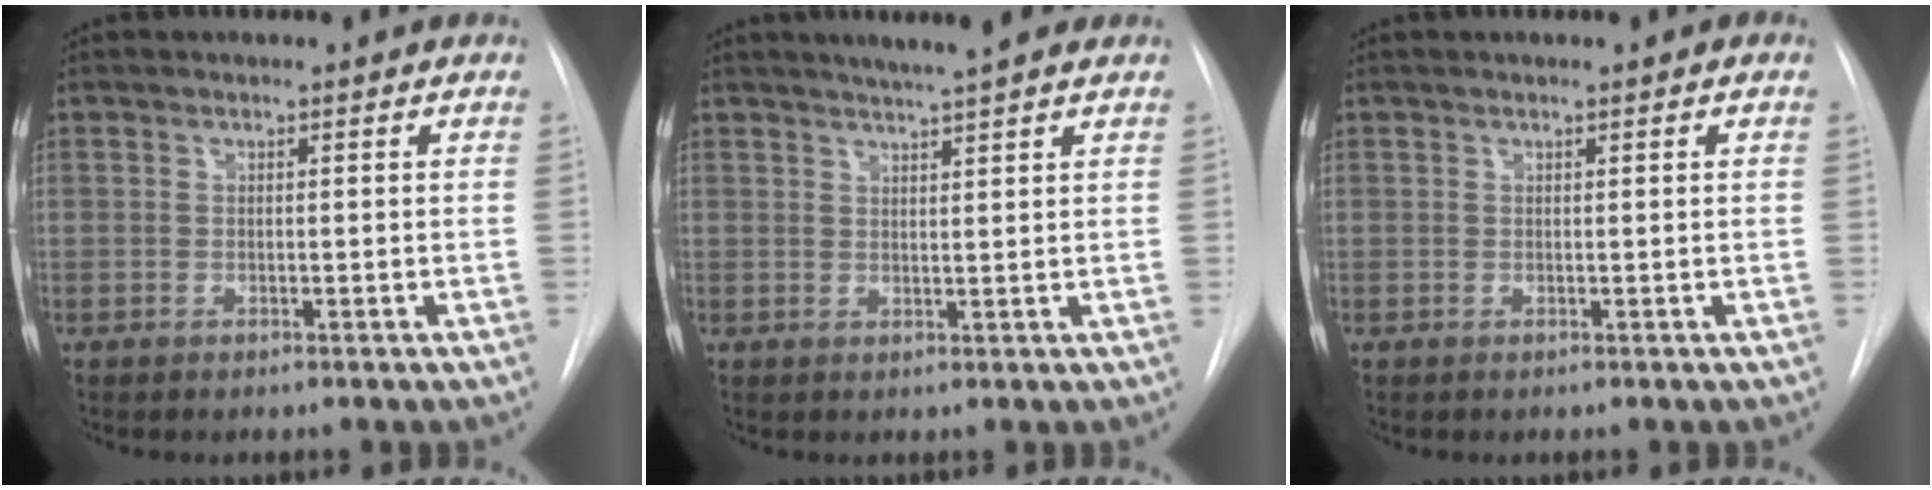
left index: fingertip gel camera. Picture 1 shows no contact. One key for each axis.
{"total": 6.1, "fx": 5.1, "fy": 0.2, "fz": 3.3, "tx": -0.052, "ty": 0.016, "tz": 0.070}
{"total": 0.8, "fx": 0.4, "fy": 0.0, "fz": 0.7, "tx": -0.009, "ty": 0.003, "tz": 0.004}